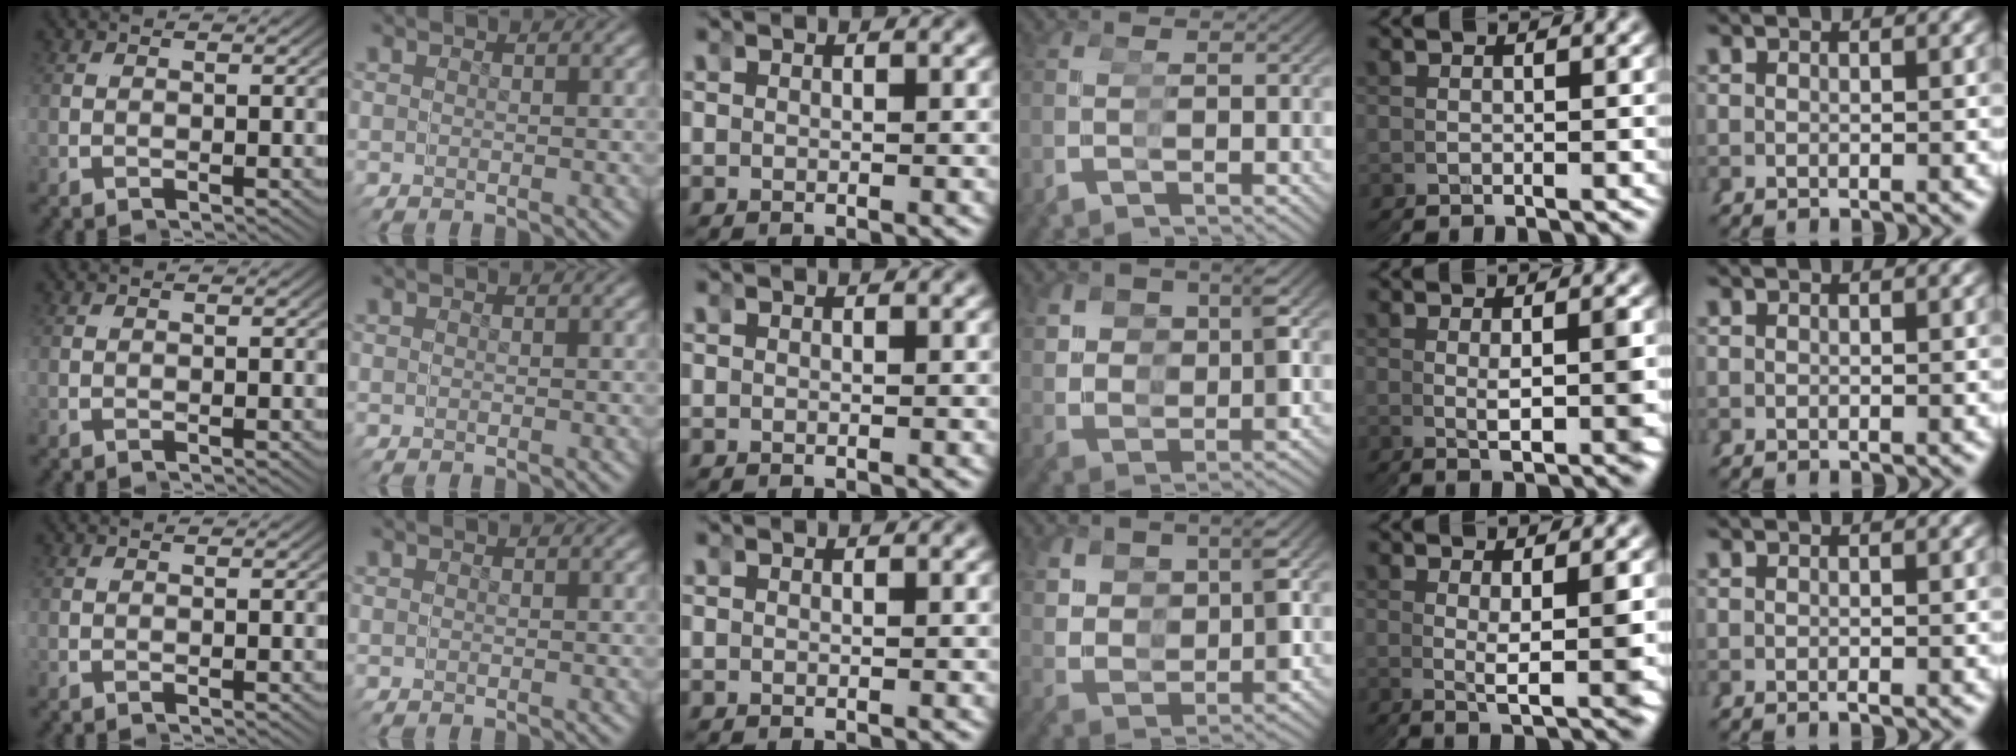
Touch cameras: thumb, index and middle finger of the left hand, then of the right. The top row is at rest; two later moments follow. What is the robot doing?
{"motion": "grasp_and_lifting", "object": "pipette"}